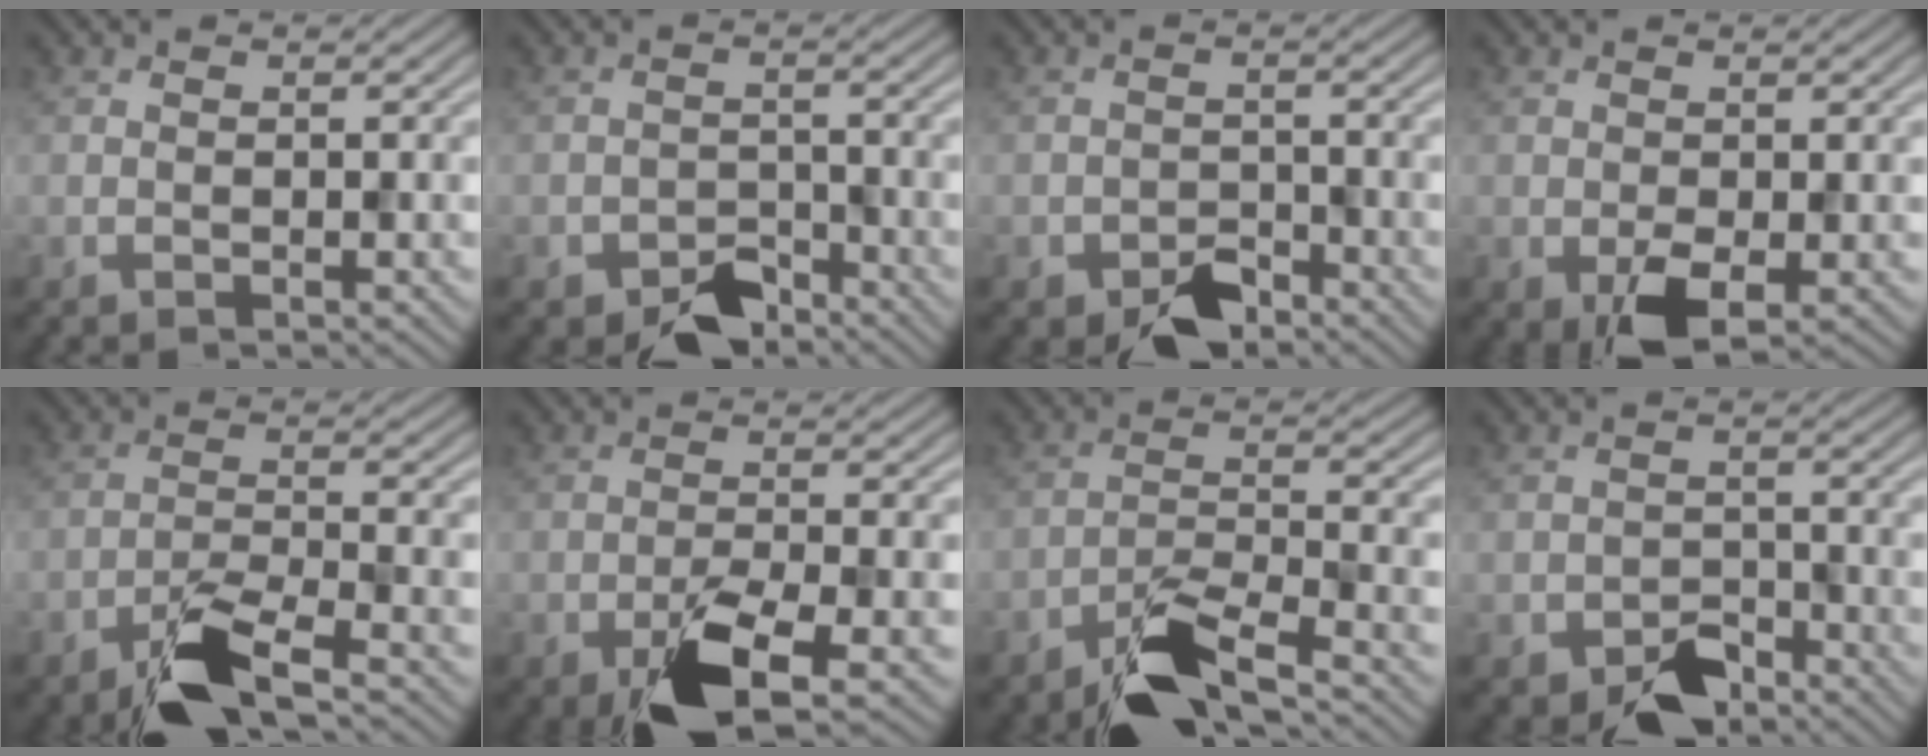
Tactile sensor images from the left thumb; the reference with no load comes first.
{"total": 4.2, "force": [-3.1, 2.2, 1.6], "torque": [-0.024, -0.005, -0.059]}
{"total": 3.8, "force": [-2.7, 2.1, 1.7], "torque": [-0.026, -0.005, -0.051]}
{"total": 4.0, "force": [-1.2, 2.3, 3.0], "torque": [-0.065, -0.015, -0.022]}
{"total": 6.6, "force": [-4.6, 1.7, 4.4], "torque": [-0.084, -0.003, -0.090]}
{"total": 7.0, "force": [-3.9, 2.2, 5.4], "torque": [-0.097, -0.004, -0.072]}
{"total": 7.3, "force": [-5.4, 1.9, 4.6], "torque": [-0.085, -0.002, -0.103]}
{"total": 4.5, "force": [-3.3, 2.4, 1.9], "torque": [-0.030, -0.005, -0.062]}